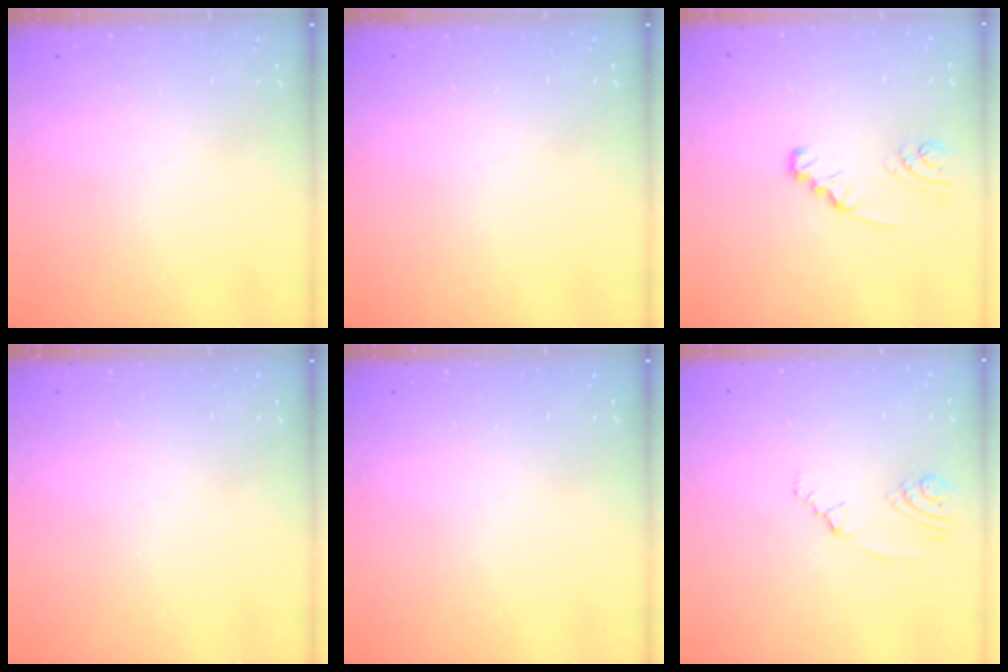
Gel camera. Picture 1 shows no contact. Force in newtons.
{"total": 0.0}
{"total": 2.4, "press": 2.4, "slide": 0.1}
{"total": 0.0}
{"total": 0.0}
{"total": 2.8, "press": 2.0, "slide": 2.0}